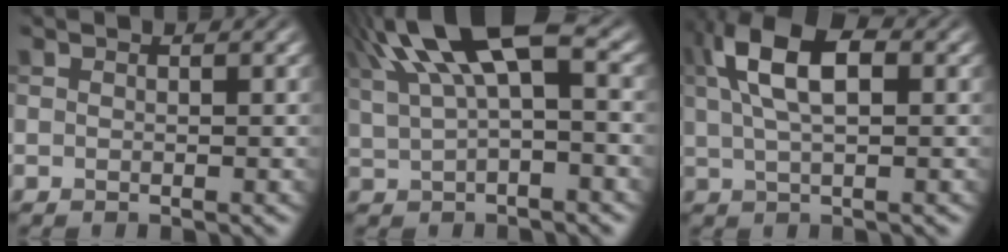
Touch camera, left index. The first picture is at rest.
{"total": 9.1, "force": [3.7, 3.5, 7.6], "torque": [-0.154, 0.024, 0.060]}
{"total": 7.2, "force": [2.2, 3.2, 6.0], "torque": [-0.115, 0.017, 0.034]}